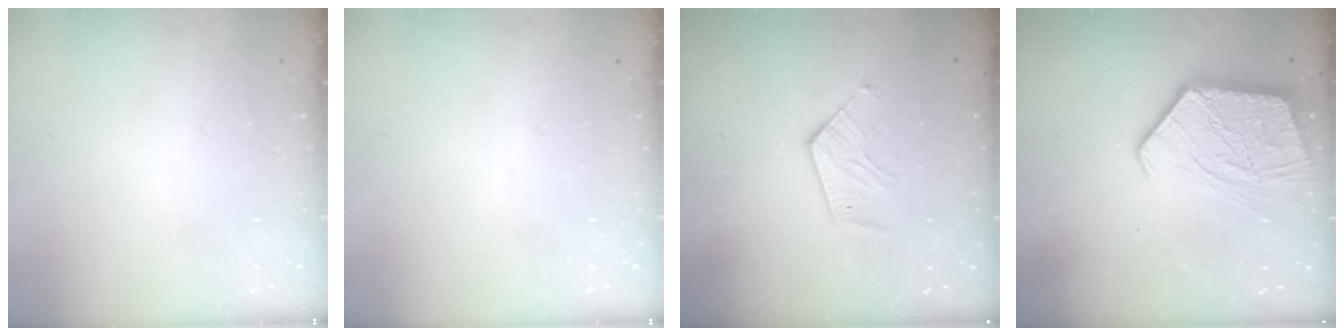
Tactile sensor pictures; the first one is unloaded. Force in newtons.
{"total": 0.0}
{"total": 7.8, "press": 7.8, "slide": 0.3}
{"total": 13.8, "press": 13.7, "slide": 1.0}